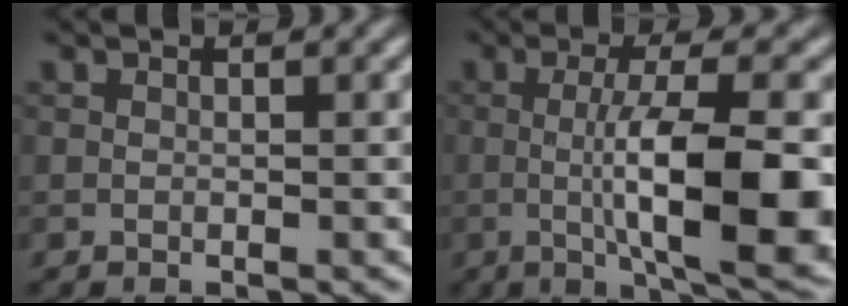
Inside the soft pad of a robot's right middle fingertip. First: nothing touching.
{"total": 10.5, "force": [-1.5, 2.5, 10.1], "torque": [-0.152, -0.007, -0.022]}